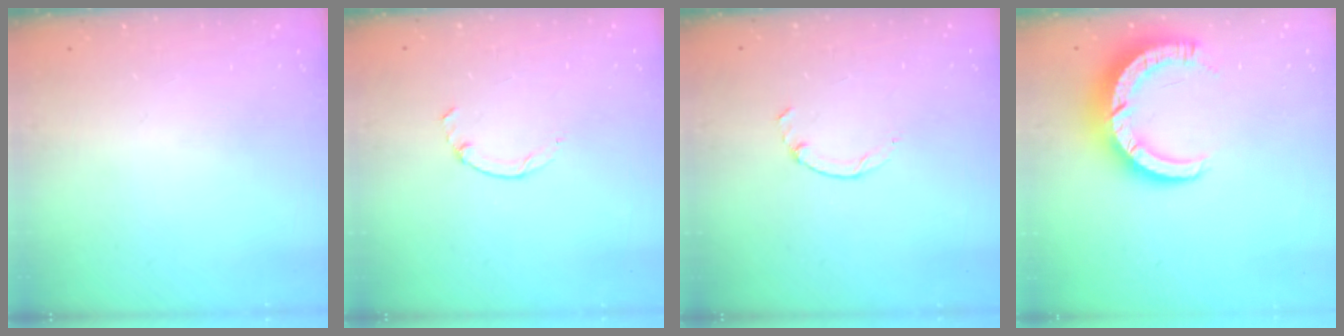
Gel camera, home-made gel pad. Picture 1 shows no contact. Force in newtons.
{"total": 1.3, "press": 1.2, "slide": 0.4}
{"total": 1.3, "press": 1.2, "slide": 0.4}
{"total": 9.2, "press": 9.2, "slide": 0.7}